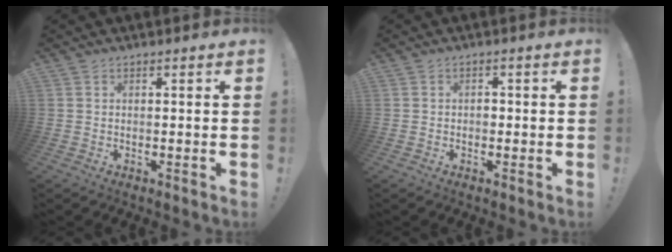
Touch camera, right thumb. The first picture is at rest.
{"total": 1.3, "force": [-0.4, 1.1, 0.6], "torque": [-0.010, 0.005, -0.009]}